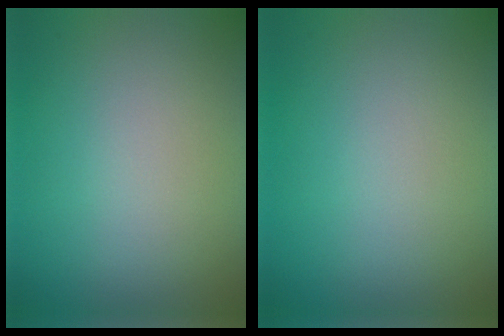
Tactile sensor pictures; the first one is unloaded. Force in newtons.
{"total": 0.0}